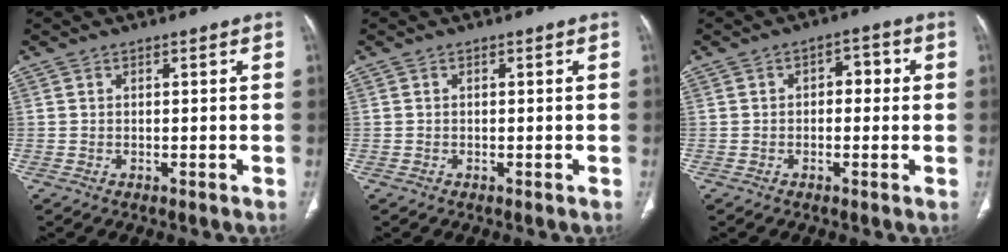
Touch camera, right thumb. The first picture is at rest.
{"total": 0.0}
{"total": 4.0, "force": [0.2, 2.5, 3.1], "torque": [-0.017, 0.013, -0.007]}